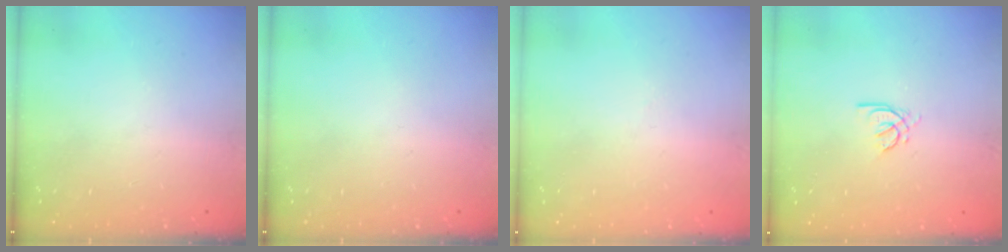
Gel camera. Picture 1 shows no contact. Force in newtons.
{"total": 0.0}
{"total": 1.8, "press": 1.6, "slide": 0.6}
{"total": 2.1, "press": 2.0, "slide": 0.6}